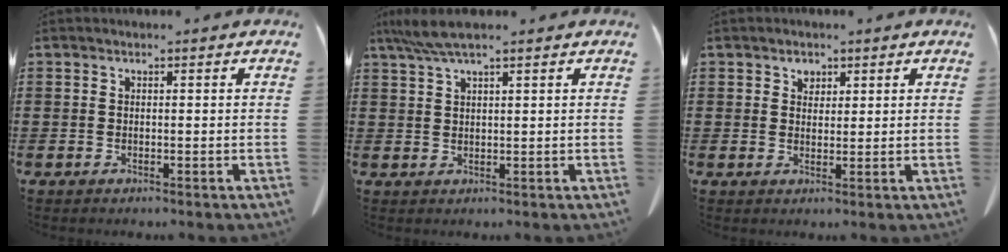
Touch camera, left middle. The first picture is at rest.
{"total": 4.6, "force": [3.4, 0.3, 3.1], "torque": [-0.068, -0.003, 0.064]}
{"total": 1.7, "force": [1.2, 1.1, 0.5], "torque": [-0.005, 0.001, 0.021]}